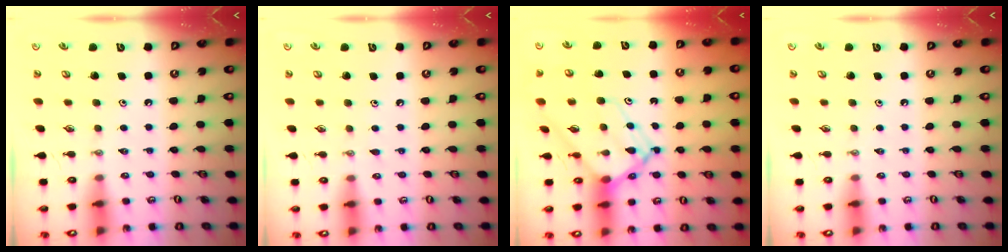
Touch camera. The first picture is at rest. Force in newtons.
{"total": 3.3, "press": 3.3, "slide": 0.4}
{"total": 13.4, "press": 13.3, "slide": 1.3}
{"total": 0.0}